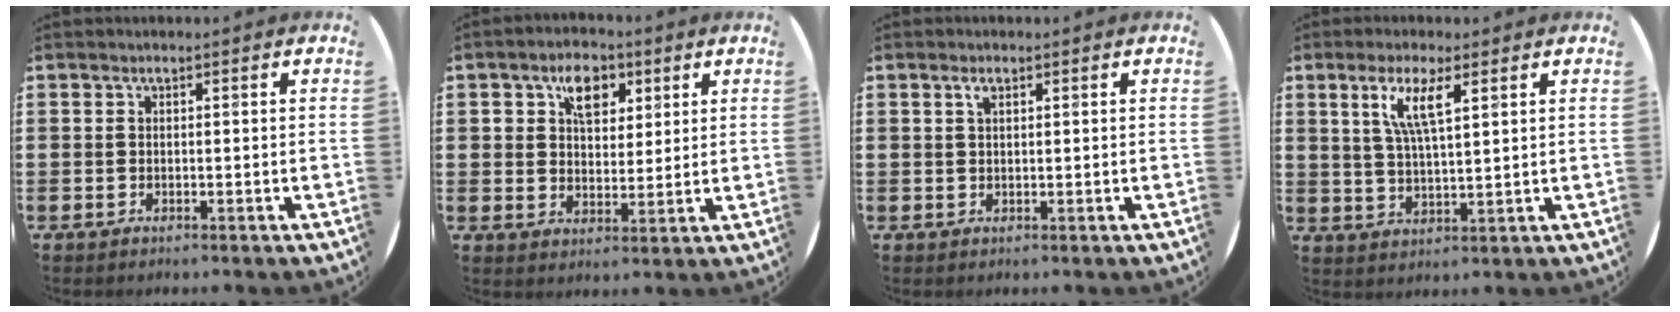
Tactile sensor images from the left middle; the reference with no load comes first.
{"total": 6.0, "force": [3.3, 3.8, 3.3], "torque": [-0.045, 0.004, 0.051]}
{"total": 2.5, "force": [1.5, 0.8, 1.9], "torque": [-0.033, 0.003, 0.023]}
{"total": 5.7, "force": [3.2, 1.2, 4.6], "torque": [-0.092, 0.004, 0.052]}